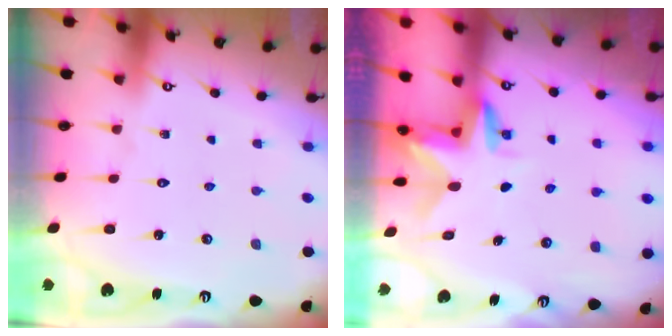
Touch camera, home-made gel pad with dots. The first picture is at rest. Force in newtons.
{"total": 3.0, "press": 3.0, "slide": 0.3}